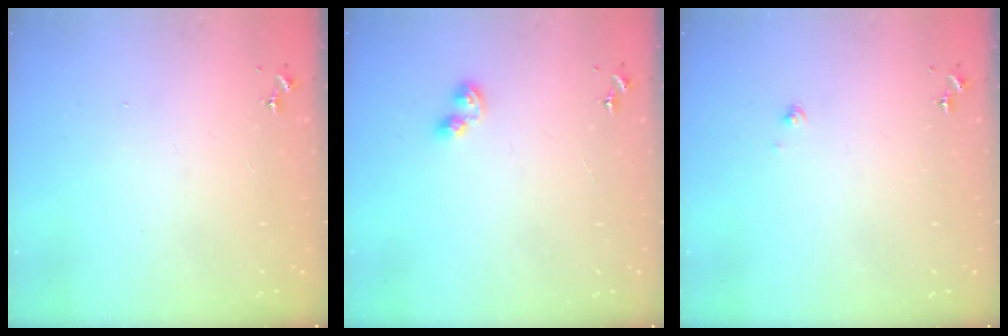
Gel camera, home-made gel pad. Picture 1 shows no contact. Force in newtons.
{"total": 5.2, "press": 5.1, "slide": 0.5}
{"total": 1.2, "press": 1.2, "slide": 0.1}